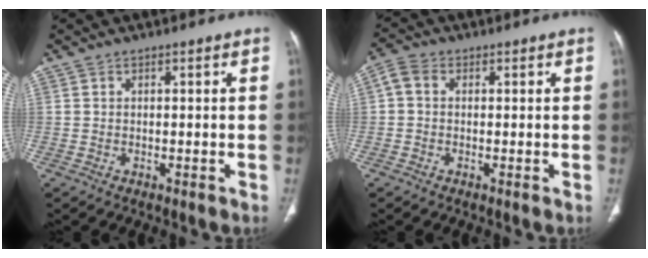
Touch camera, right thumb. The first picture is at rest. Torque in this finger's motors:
{"motor_torque": [0.30, 0.16, 0.32, -0.44, 0.06]}